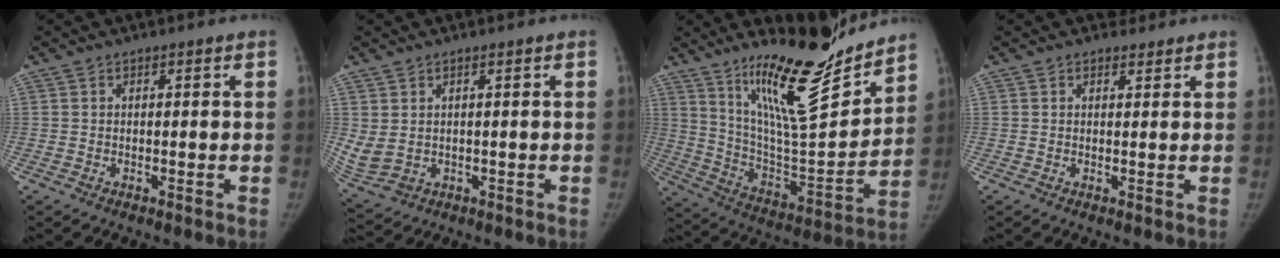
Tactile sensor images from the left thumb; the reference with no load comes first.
{"total": 6.6, "force": [0.8, 4.4, 4.8], "torque": [-0.110, -0.008, 0.032]}
{"total": 22.2, "force": [16.6, 4.5, 14.0], "torque": [-0.188, -0.118, 0.285]}
{"total": 1.5, "force": [1.3, 0.9, -0.1], "torque": [0.013, -0.008, 0.013]}